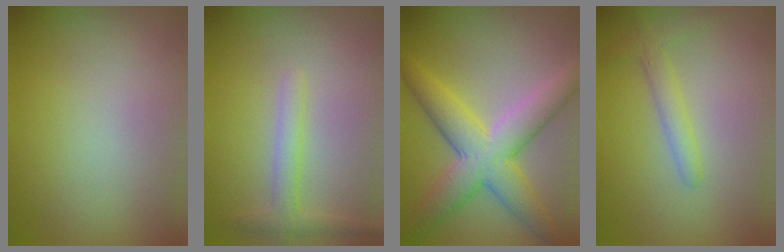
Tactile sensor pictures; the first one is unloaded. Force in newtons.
{"total": 2.1, "press": 2.1, "slide": 0.1}
{"total": 7.4, "press": 7.3, "slide": 0.5}
{"total": 2.1, "press": 2.1, "slide": 0.0}